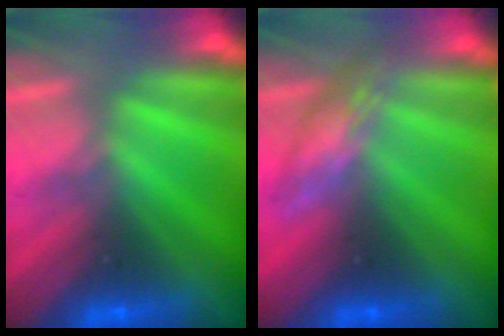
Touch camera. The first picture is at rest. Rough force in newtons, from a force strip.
{"total": 2.5}